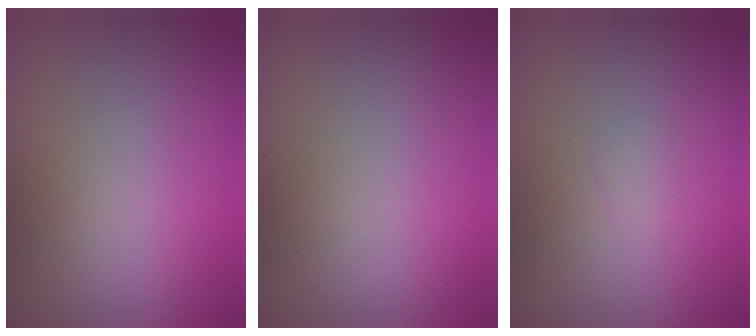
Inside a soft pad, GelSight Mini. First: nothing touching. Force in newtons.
{"total": 0.0}
{"total": 0.6, "press": 0.6, "slide": 0.1}